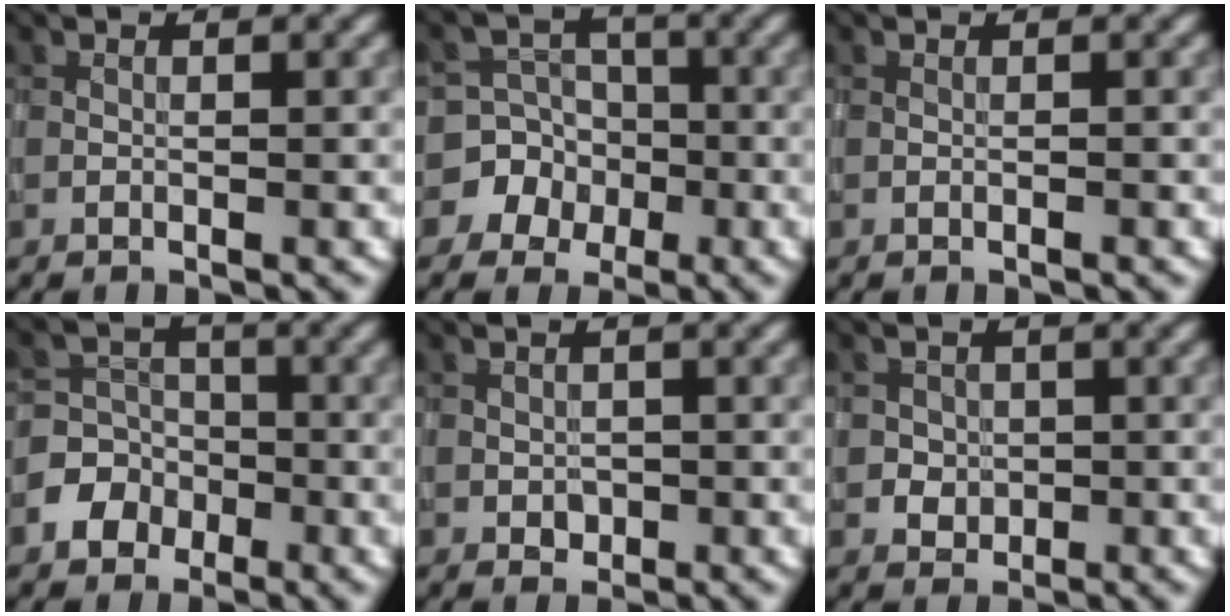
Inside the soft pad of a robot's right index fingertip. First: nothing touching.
{"total": 6.6, "force": [-2.7, 6.0, 0.1], "torque": [0.020, 0.003, -0.065]}
{"total": 0.0}
{"total": 4.0, "force": [-1.8, 3.5, 0.9], "torque": [0.014, 0.006, -0.054]}
{"total": 1.0, "force": [-0.1, 0.9, 0.4], "torque": [-0.003, -0.002, 0.001]}
{"total": 2.0, "force": [-0.1, 1.9, 0.3], "torque": [0.012, -0.001, -0.007]}